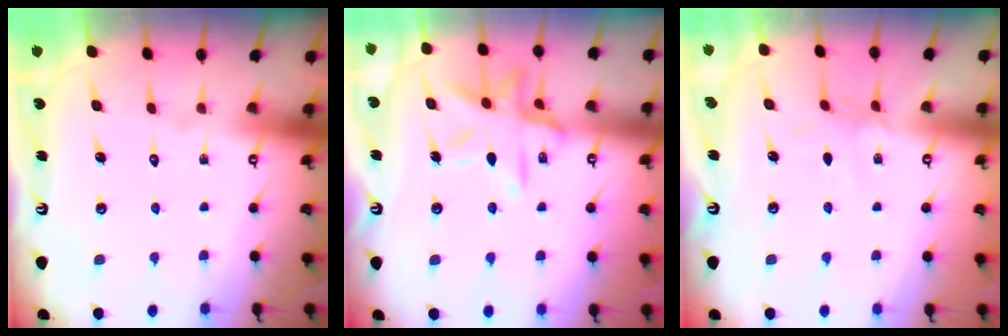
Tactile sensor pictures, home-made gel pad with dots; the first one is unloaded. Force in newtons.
{"total": 14.1, "press": 14.1, "slide": 0.9}
{"total": 2.8, "press": 2.7, "slide": 0.5}